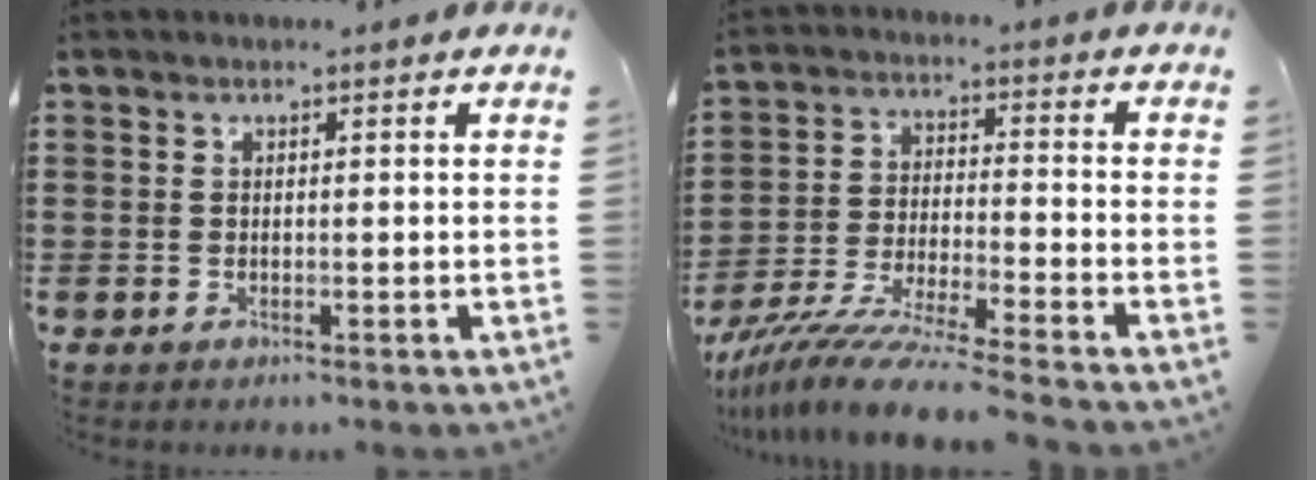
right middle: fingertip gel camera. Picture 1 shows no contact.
{"total": 9.3, "force": [-8.4, -0.4, 4.1], "torque": [-0.087, -0.009, -0.166]}